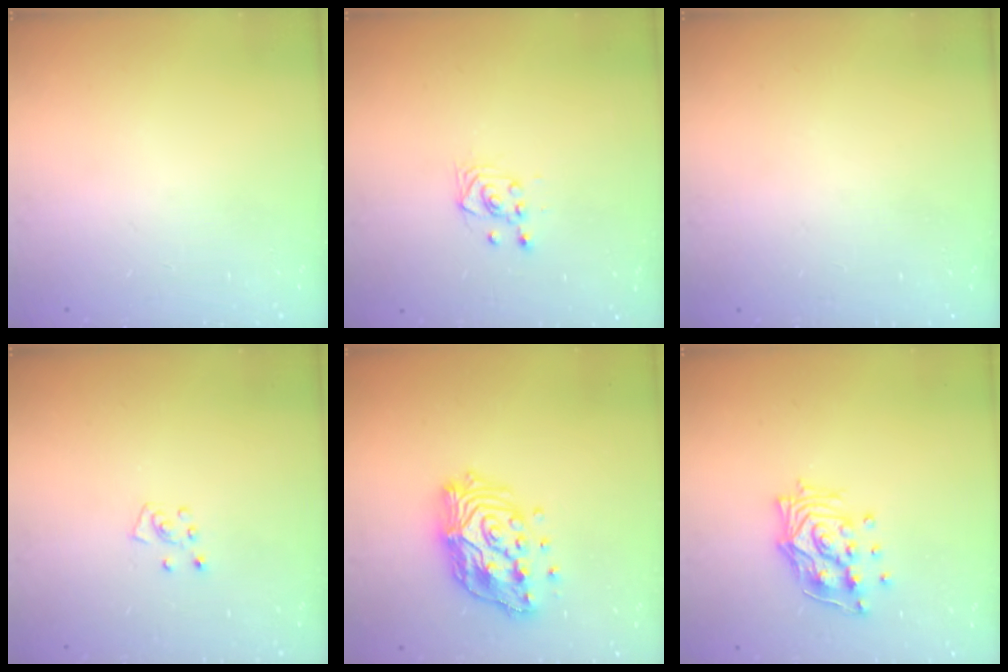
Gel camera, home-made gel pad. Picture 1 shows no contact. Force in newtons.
{"total": 3.2, "press": 3.1, "slide": 0.9}
{"total": 0.0}
{"total": 5.4, "press": 5.4, "slide": 0.6}
{"total": 15.9, "press": 15.8, "slide": 1.5}
{"total": 13.3, "press": 13.3, "slide": 1.2}